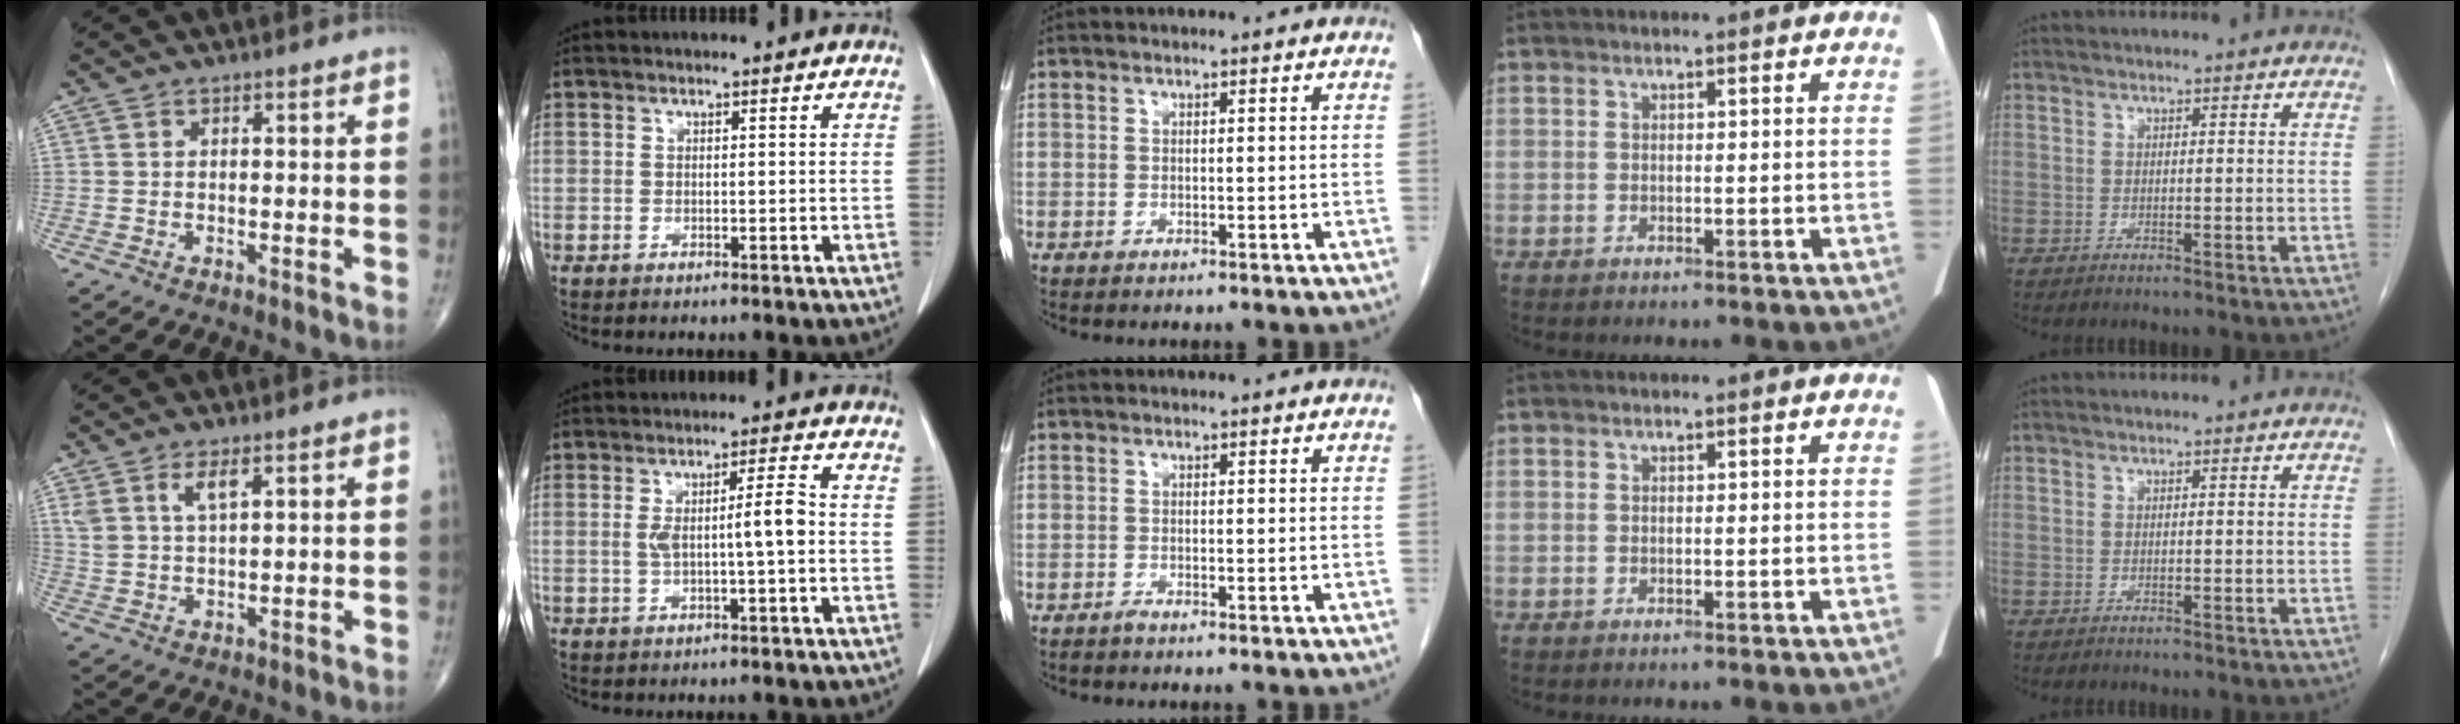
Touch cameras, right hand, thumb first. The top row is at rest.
{"thumb": {"total": 4.4, "force": [2.5, 1.5, 3.3], "torque": [-0.067, -0.009, 0.053]}, "index": {"total": 5.4, "force": [-0.3, 0.2, 5.4], "torque": [-0.093, 0.011, -0.001]}, "middle": {"total": 0.6, "force": [-0.5, -0.1, 0.2], "torque": [-0.005, 0.000, -0.010]}}